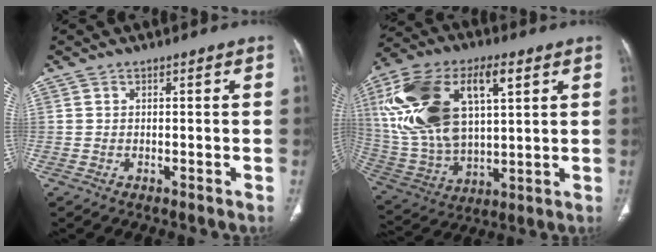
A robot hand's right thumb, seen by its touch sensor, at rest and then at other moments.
{"total": 24.9, "force": [7.5, 12.9, 19.9], "torque": [-0.388, -0.002, 0.141]}